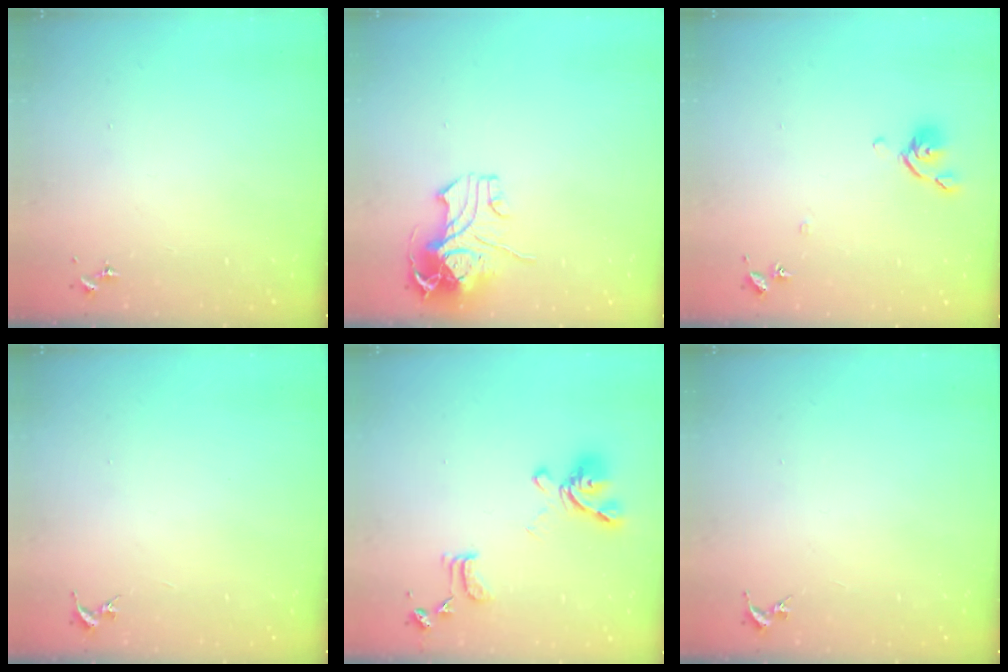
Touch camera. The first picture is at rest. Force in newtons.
{"total": 10.7, "press": 10.6, "slide": 1.8}
{"total": 6.7, "press": 6.6, "slide": 1.0}
{"total": 0.0}
{"total": 15.5, "press": 15.4, "slide": 1.6}
{"total": 0.0}